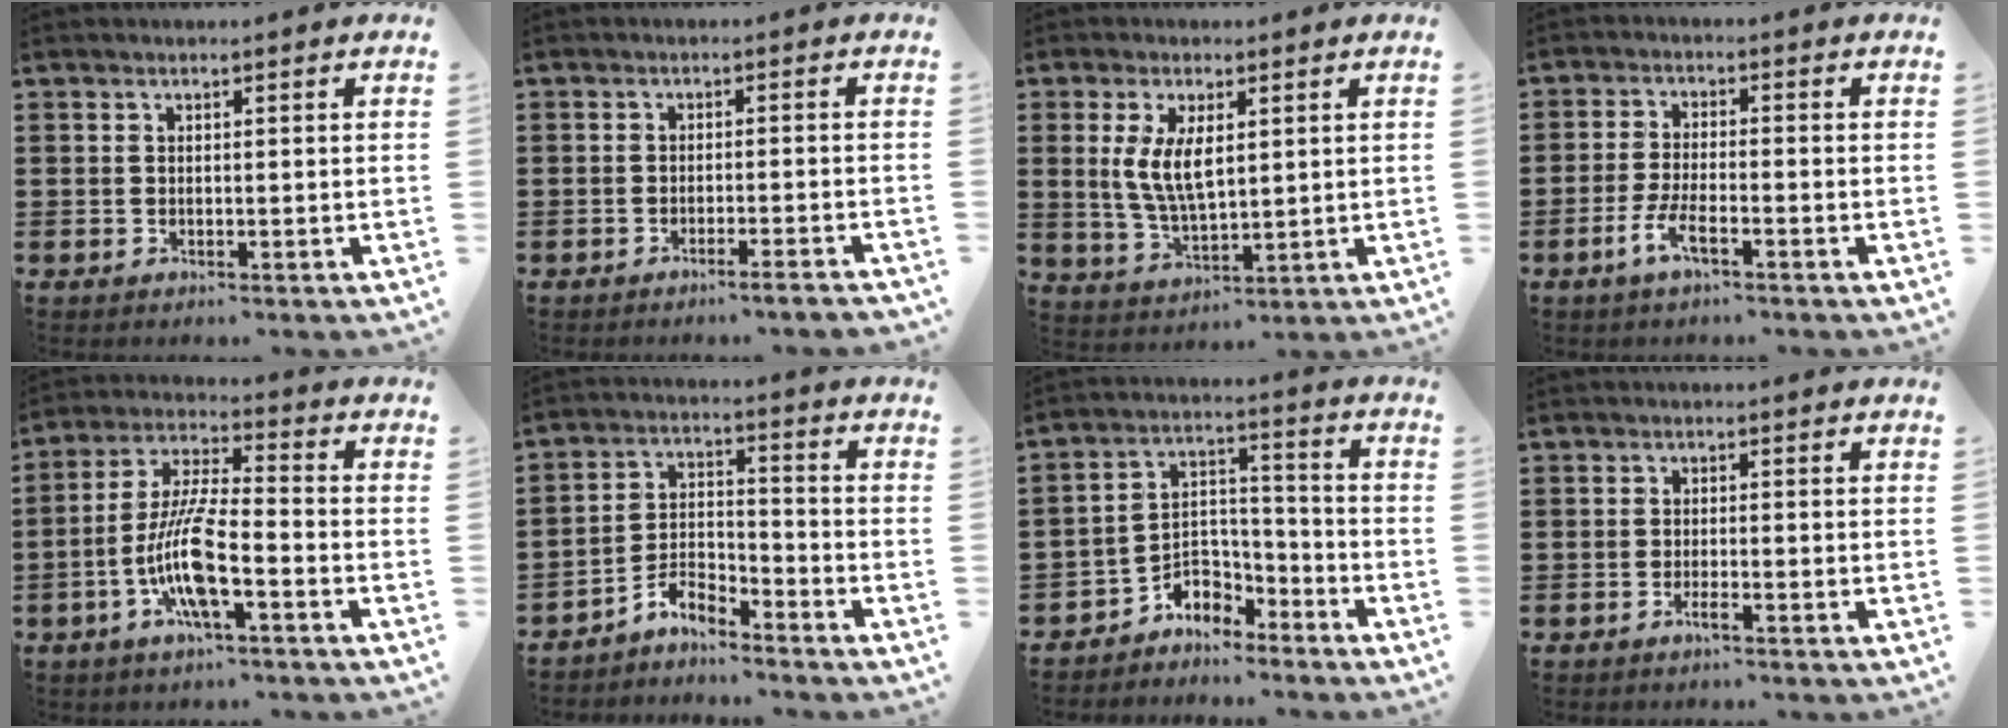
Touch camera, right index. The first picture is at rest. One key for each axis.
{"total": 2.2, "fx": -1.8, "fy": -0.3, "fz": 1.2, "tx": -0.018, "ty": -0.001, "tz": -0.035}
{"total": 6.6, "fx": 1.2, "fy": 3.0, "fz": 5.8, "tx": -0.123, "ty": 0.004, "tz": 0.020}
{"total": 4.3, "fx": -2.5, "fy": 0.7, "fz": 3.4, "tx": -0.078, "ty": -0.005, "tz": -0.051}
{"total": 10.2, "fx": -4.0, "fy": 2.3, "fz": 9.2, "tx": -0.206, "ty": -0.011, "tz": -0.081}
{"total": 4.9, "fx": -4.6, "fy": 0.9, "fz": 1.2, "tx": -0.032, "ty": 0.008, "tz": -0.096}
{"total": 4.8, "fx": -4.1, "fy": 2.5, "fz": 0.6, "tx": -0.026, "ty": 0.003, "tz": -0.088}
{"total": 1.6, "fx": -1.0, "fy": 0.2, "fz": 1.2, "tx": -0.021, "ty": -0.002, "tz": -0.018}